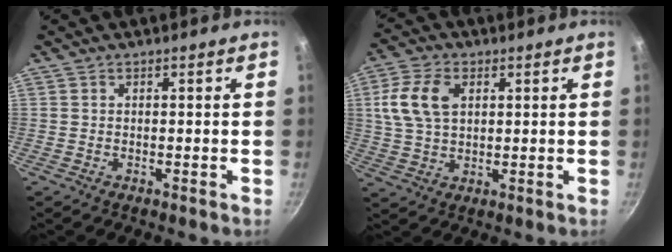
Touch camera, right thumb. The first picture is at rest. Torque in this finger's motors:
{"motor_torque": [-0.82, 1.02, 0.18, -0.07, 0.10]}